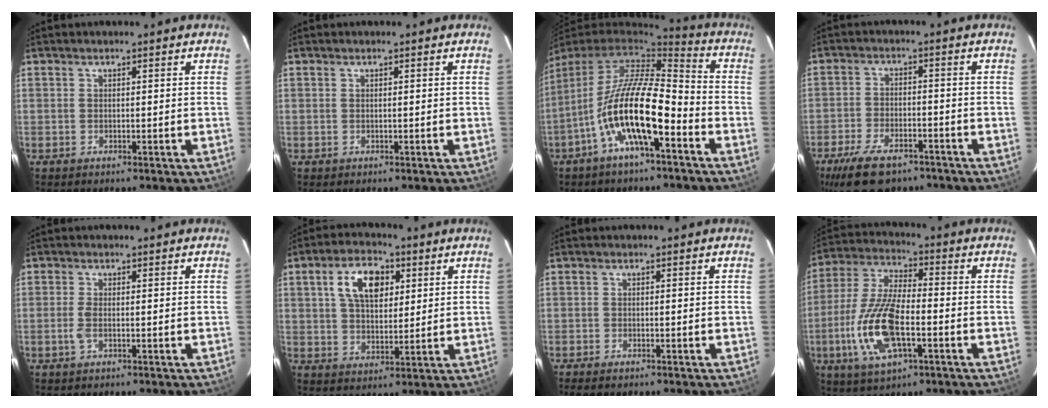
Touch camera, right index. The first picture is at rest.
{"total": 0.0}
{"total": 16.1, "force": [-6.7, 4.4, 13.9], "torque": [-0.256, -0.008, -0.131]}
{"total": 12.9, "force": [-9.1, 6.0, 6.9], "torque": [-0.159, -0.016, -0.152]}
{"total": 2.1, "force": [-0.5, 0.6, 2.0], "torque": [-0.042, -0.001, -0.011]}
{"total": 9.9, "force": [3.5, 5.6, 7.4], "torque": [-0.134, 0.023, 0.063]}
{"total": 1.8, "force": [-1.5, 0.4, 0.9], "torque": [-0.023, -0.005, -0.029]}
{"total": 15.8, "force": [-4.6, 6.1, 13.8], "torque": [-0.300, -0.006, -0.088]}